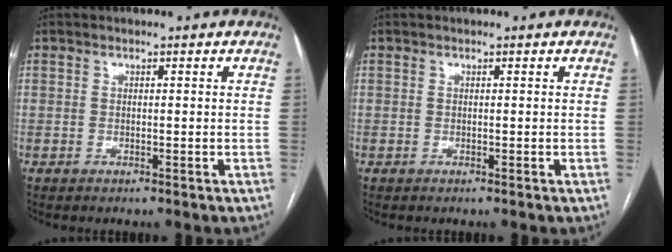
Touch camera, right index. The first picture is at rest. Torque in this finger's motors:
{"motor_torque": [0.00, 0.00, 0.00, 0.00]}